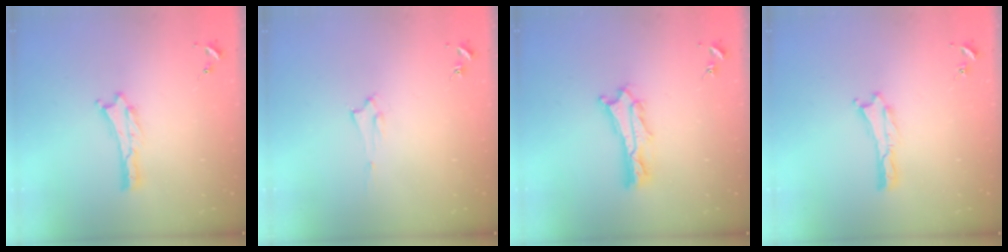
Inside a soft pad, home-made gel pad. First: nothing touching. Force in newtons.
{"total": 1.5, "press": 1.5, "slide": 0.2}
{"total": 3.3, "press": 3.2, "slide": 0.3}
{"total": 0.0}